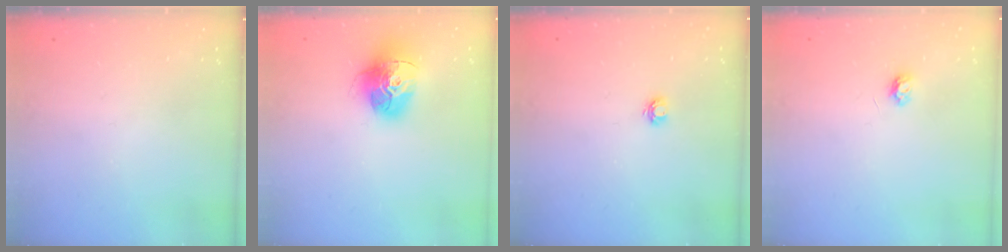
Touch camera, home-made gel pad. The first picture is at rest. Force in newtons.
{"total": 16.0, "press": 16.0, "slide": 1.5}
{"total": 3.7, "press": 3.7, "slide": 0.5}
{"total": 3.5, "press": 3.5, "slide": 0.5}